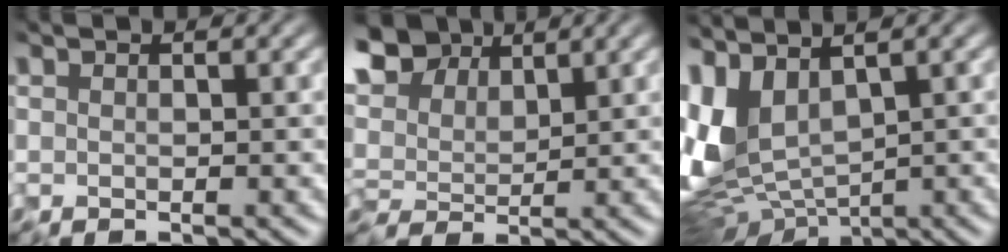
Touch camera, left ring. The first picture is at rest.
{"total": 7.3, "force": [4.2, 3.9, 4.6], "torque": [-0.116, 0.019, 0.053]}
{"total": 7.0, "force": [1.0, 3.9, 5.7], "torque": [-0.133, -0.015, 0.018]}